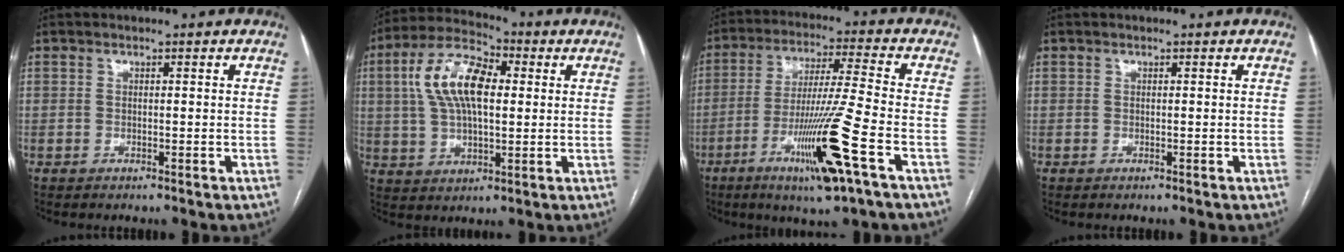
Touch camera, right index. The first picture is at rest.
{"total": 12.7, "force": [2.5, 5.8, 11.0], "torque": [-0.232, 0.031, 0.045]}
{"total": 15.0, "force": [-6.5, -0.9, 13.5], "torque": [-0.262, -0.023, -0.116]}
{"total": 0.0}